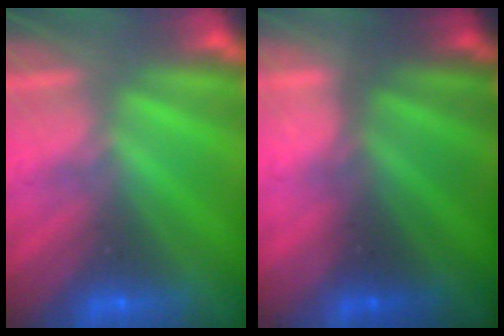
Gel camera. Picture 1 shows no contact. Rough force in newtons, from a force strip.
{"total": 1.9}